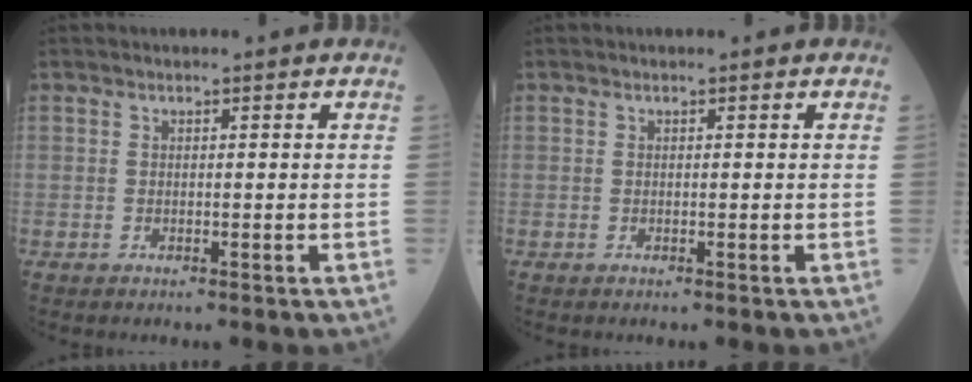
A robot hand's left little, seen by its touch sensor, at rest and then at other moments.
{"total": 0.0}